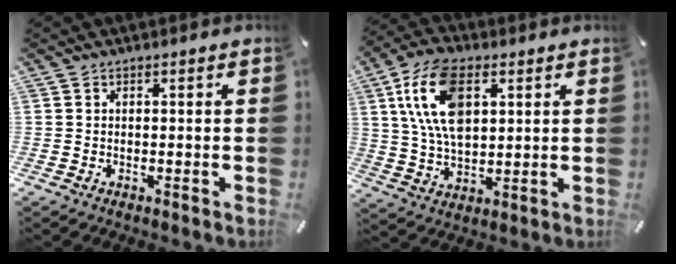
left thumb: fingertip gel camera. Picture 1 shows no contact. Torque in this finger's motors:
{"motor_torque": [0.44, 0.83, 1.85, -0.92, 0.69]}